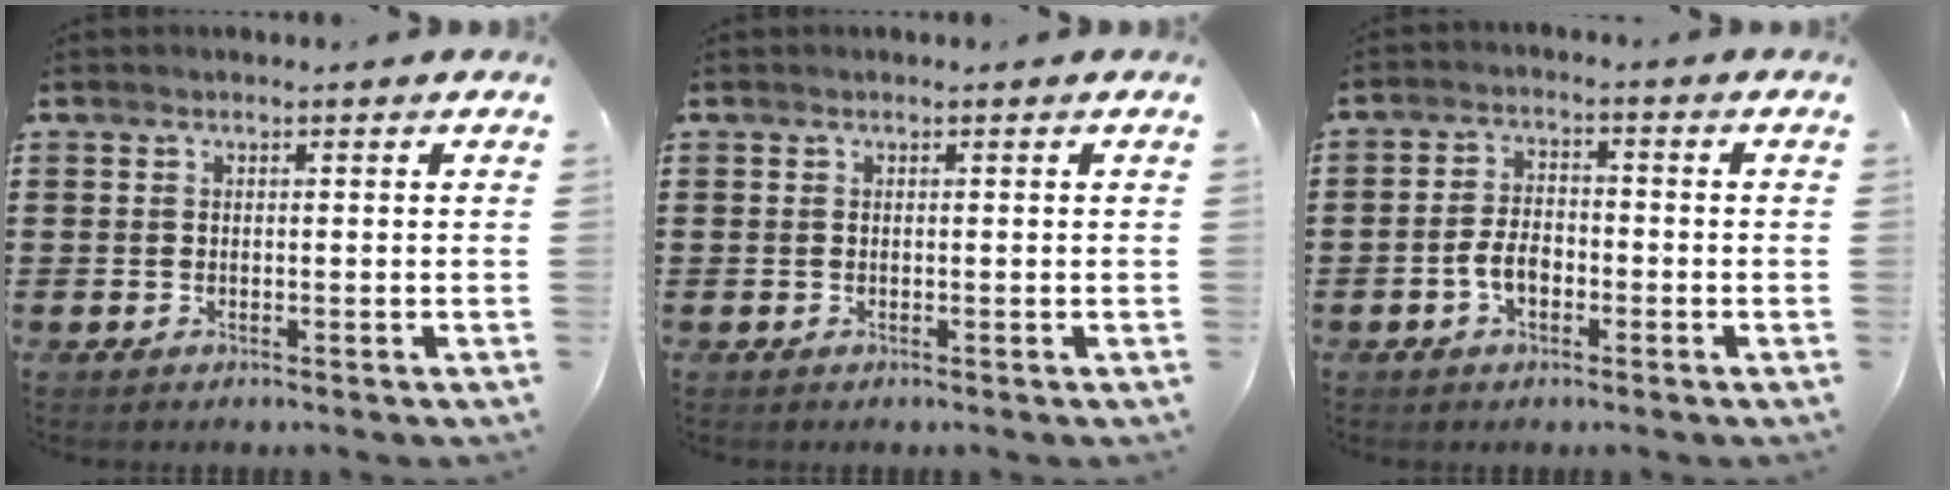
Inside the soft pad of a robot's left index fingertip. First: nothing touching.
{"total": 0.0}
{"total": 4.0, "force": [-1.5, 2.2, 3.0], "torque": [-0.067, 0.002, -0.033]}